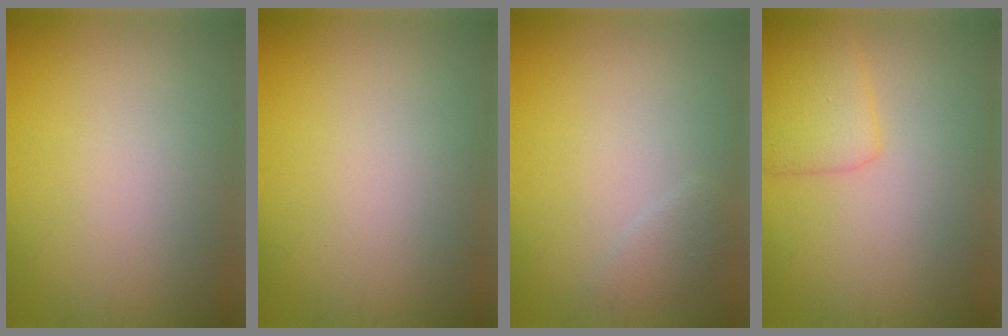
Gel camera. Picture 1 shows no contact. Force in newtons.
{"total": 0.0}
{"total": 1.2, "press": 1.2, "slide": 0.1}
{"total": 2.7, "press": 2.7, "slide": 0.1}